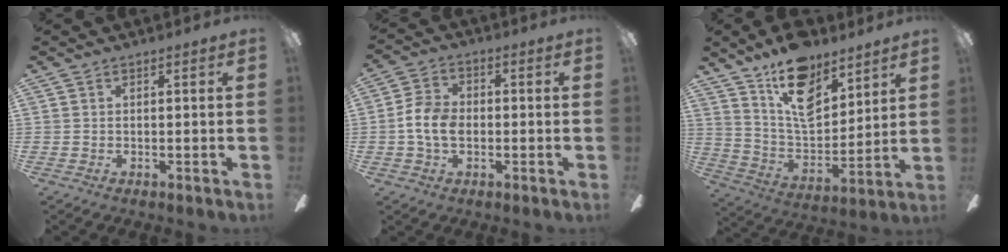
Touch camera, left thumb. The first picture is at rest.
{"total": 6.8, "force": [-1.2, 4.9, 4.5], "torque": [-0.105, 0.011, -0.026]}
{"total": 16.6, "force": [11.8, 8.4, 8.1], "torque": [-0.131, -0.076, 0.212]}